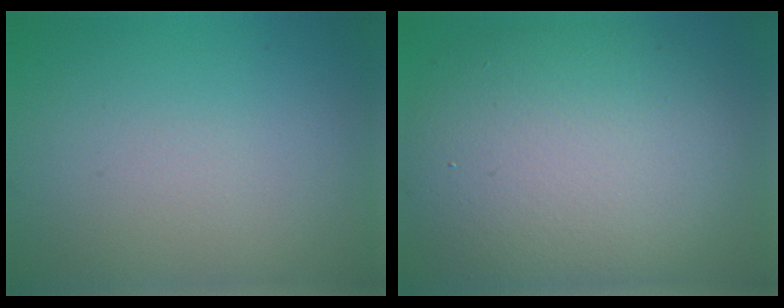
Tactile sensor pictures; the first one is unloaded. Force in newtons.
{"total": 11.2, "press": 11.2, "slide": 0.7}